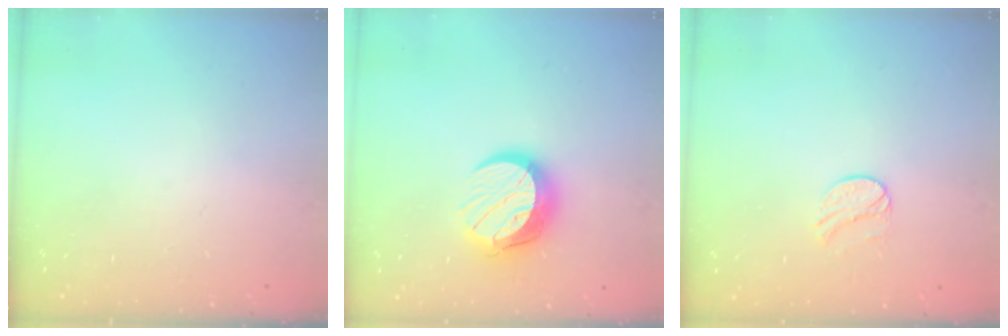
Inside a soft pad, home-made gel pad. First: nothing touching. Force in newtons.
{"total": 12.5, "press": 12.5, "slide": 1.2}
{"total": 8.3, "press": 8.2, "slide": 0.7}